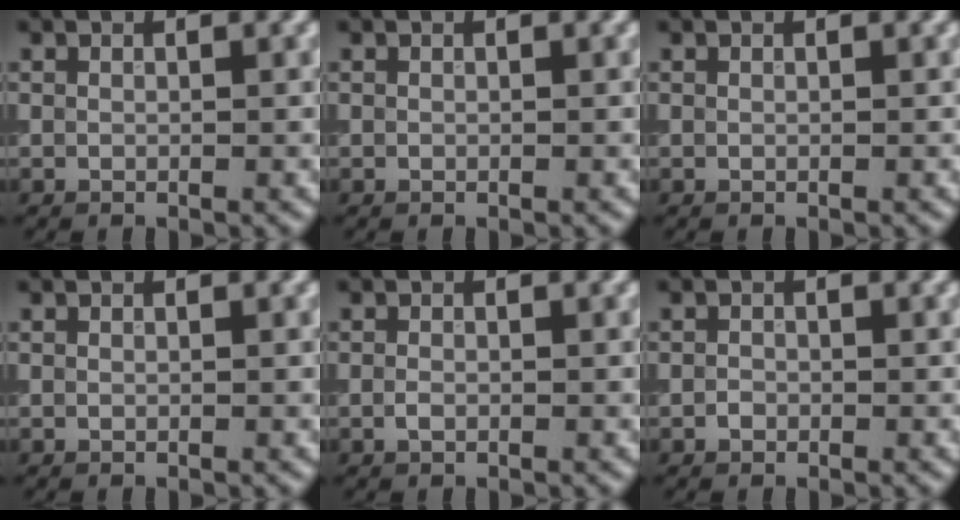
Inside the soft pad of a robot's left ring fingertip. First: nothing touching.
{"total": 0.0}
{"total": 0.0}
{"total": 0.0}
{"total": 0.8, "force": [-0.2, 0.5, 0.6], "torque": [-0.013, 0.000, -0.006]}
{"total": 0.6, "force": [-0.3, 0.5, 0.3], "torque": [-0.003, 0.000, -0.007]}